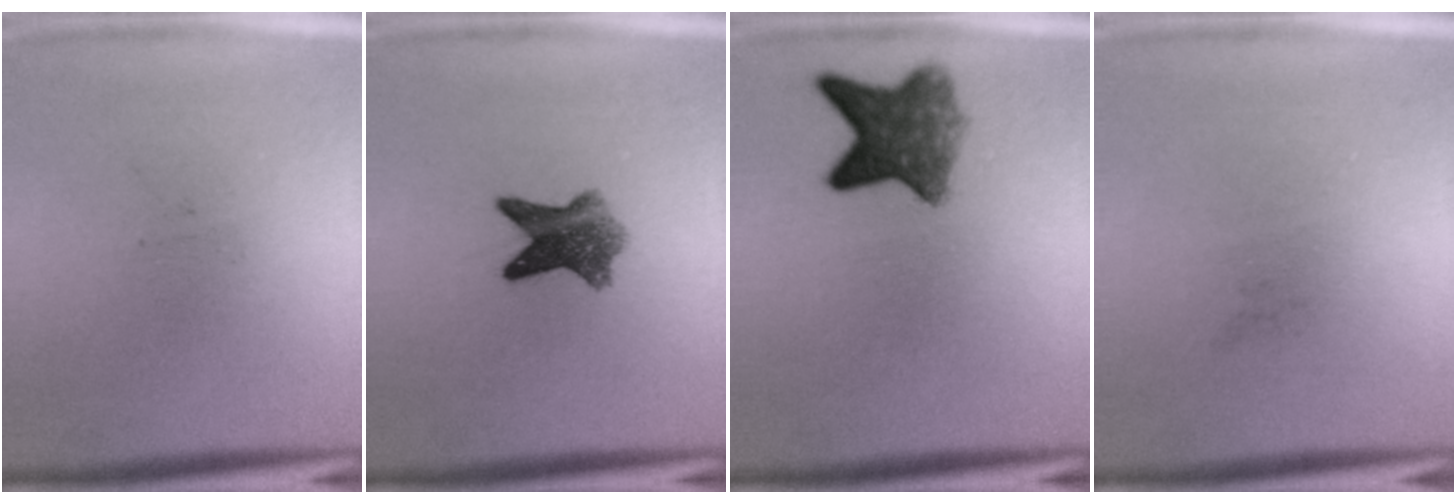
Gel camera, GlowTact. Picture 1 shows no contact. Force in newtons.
{"total": 6.8}
{"total": 7.3}
{"total": 0.0}